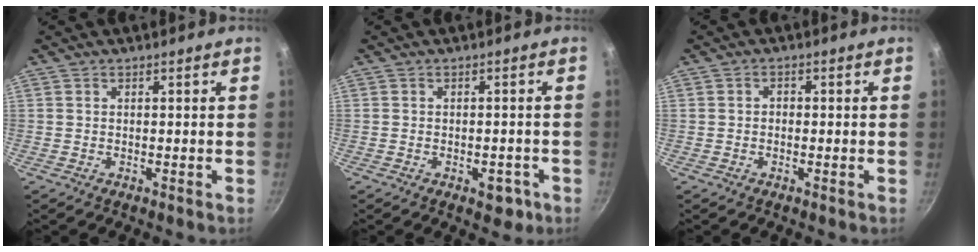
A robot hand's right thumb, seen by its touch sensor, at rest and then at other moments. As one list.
[{"total": 3.9, "force": [-1.8, 2.3, 2.6], "torque": [-0.014, 0.018, -0.012]}, {"total": 1.4, "force": [-0.2, 1.1, 0.8], "torque": [-0.011, 0.006, -0.006]}]